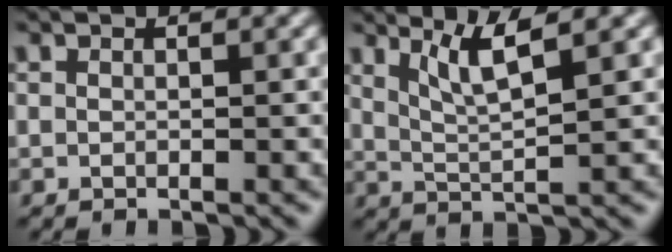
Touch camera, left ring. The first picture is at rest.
{"total": 3.9, "force": [2.3, 0.6, 3.0], "torque": [-0.054, -0.002, 0.048]}